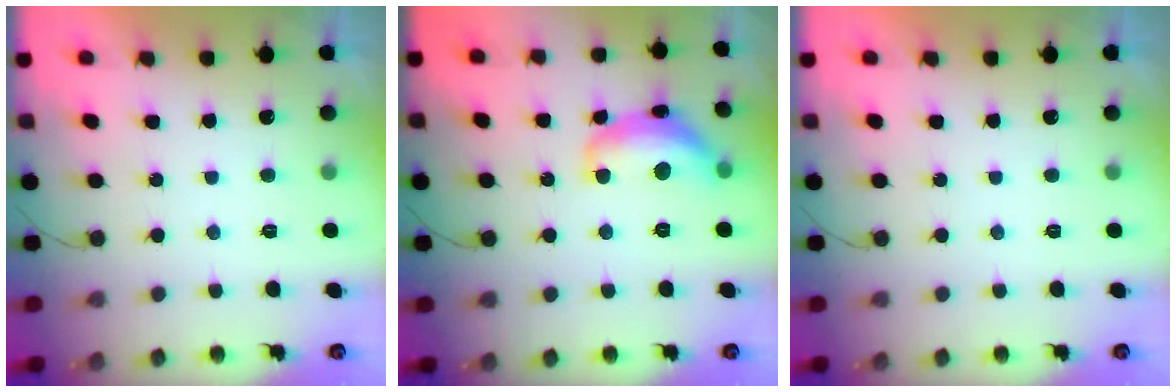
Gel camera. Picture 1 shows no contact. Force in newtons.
{"total": 14.2, "press": 14.2, "slide": 0.9}
{"total": 0.0}